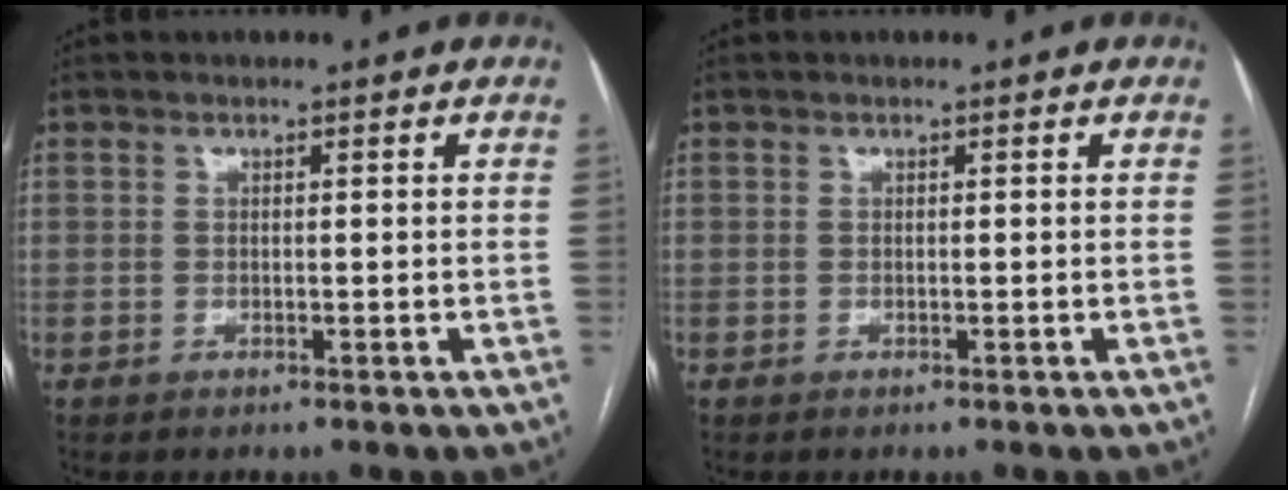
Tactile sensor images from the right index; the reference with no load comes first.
{"total": 0.0}